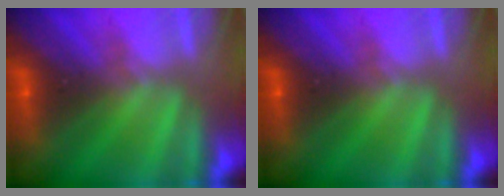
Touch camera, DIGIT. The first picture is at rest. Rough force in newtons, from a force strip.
{"total": 0.0}